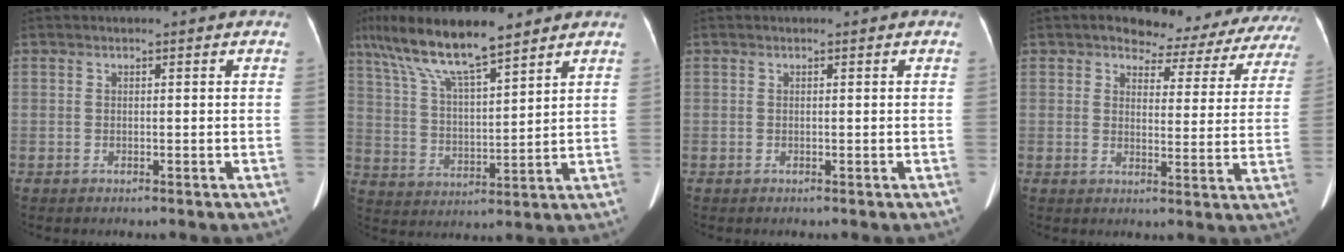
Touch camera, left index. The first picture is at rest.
{"total": 13.8, "force": [10.5, 1.9, 8.8], "torque": [-0.172, 0.021, 0.193]}
{"total": 0.0}
{"total": 13.3, "force": [12.0, 4.7, 3.3], "torque": [-0.011, -0.019, 0.110]}